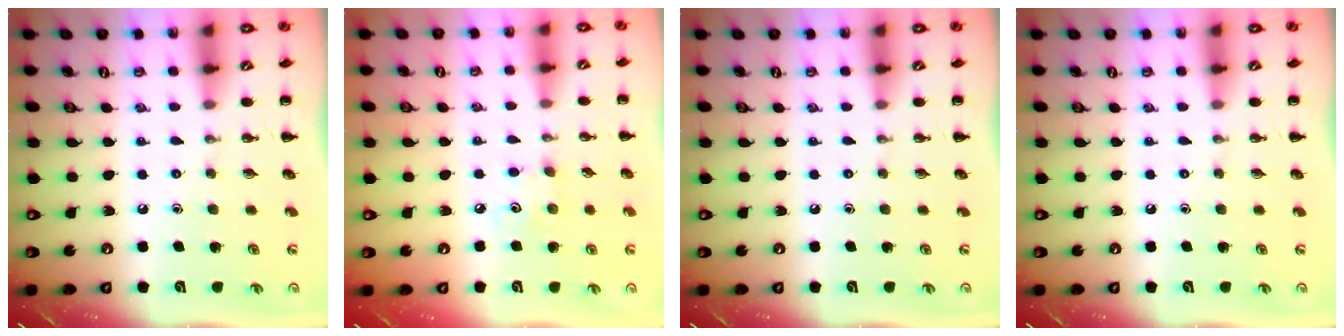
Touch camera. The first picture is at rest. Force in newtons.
{"total": 3.4, "press": 3.3, "slide": 0.9}
{"total": 0.0}
{"total": 0.0}